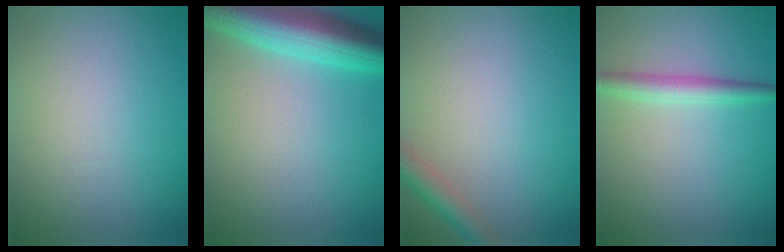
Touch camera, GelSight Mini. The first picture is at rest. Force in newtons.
{"total": 8.0, "press": 8.0, "slide": 0.3}
{"total": 2.3, "press": 2.3, "slide": 0.1}
{"total": 2.4, "press": 2.4, "slide": 0.1}